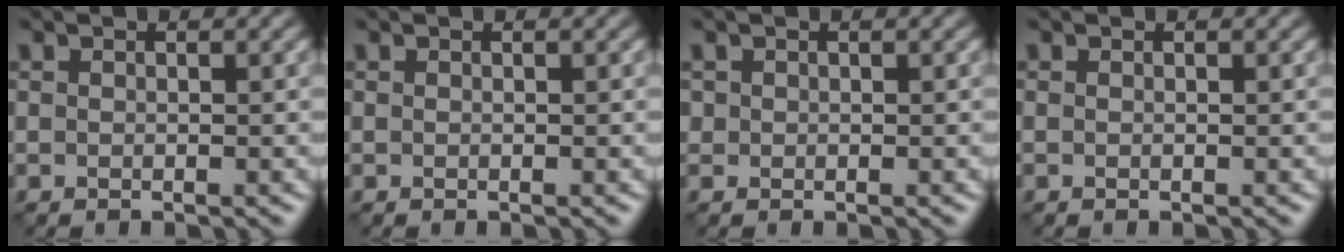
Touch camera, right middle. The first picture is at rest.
{"total": 0.0}
{"total": 0.6, "force": [0.2, 0.6, 0.1], "torque": [0.004, -0.001, 0.004]}
{"total": 0.0}